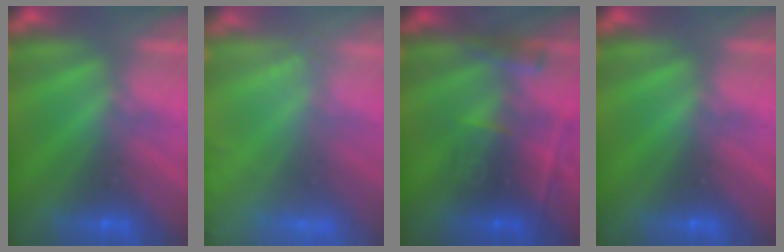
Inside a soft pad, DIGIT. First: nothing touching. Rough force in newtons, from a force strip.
{"total": 2.4}
{"total": 2.9}
{"total": 0.0}